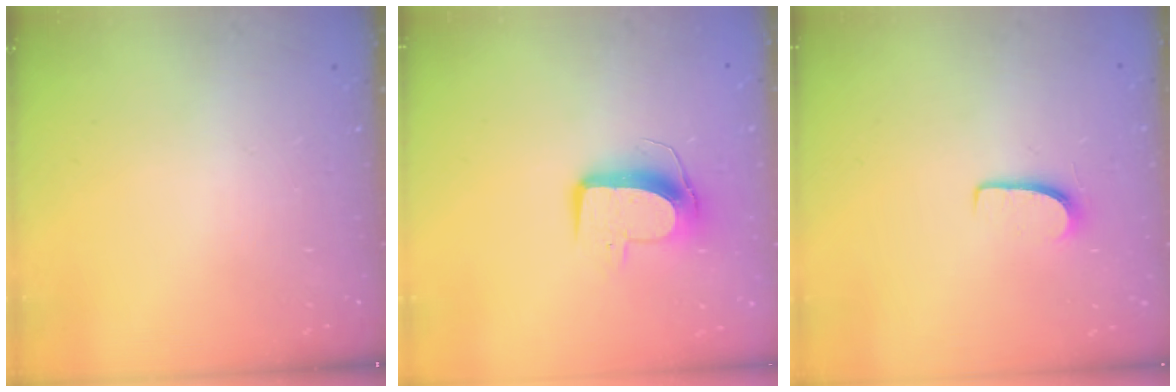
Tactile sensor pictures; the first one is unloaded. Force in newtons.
{"total": 10.0, "press": 10.0, "slide": 0.5}
{"total": 5.9, "press": 5.9, "slide": 0.4}